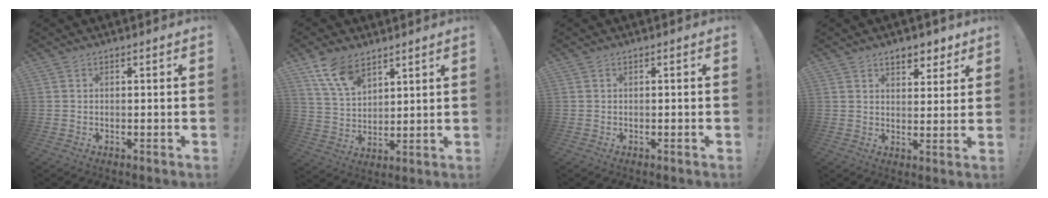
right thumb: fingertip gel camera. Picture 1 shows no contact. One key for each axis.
{"total": 11.3, "fx": 7.7, "fy": 6.2, "fz": 5.4, "tx": -0.114, "ty": -0.032, "tz": 0.151}
{"total": 0.0}
{"total": 6.0, "fx": 4.4, "fy": 3.3, "fz": 2.5, "tx": -0.021, "ty": -0.027, "tz": 0.077}